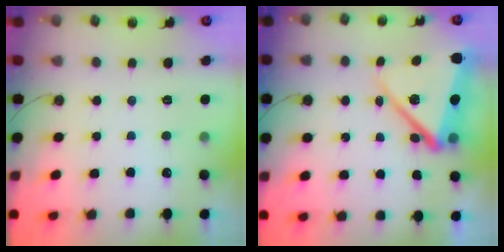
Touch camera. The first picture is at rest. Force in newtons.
{"total": 15.1, "press": 15.0, "slide": 1.4}